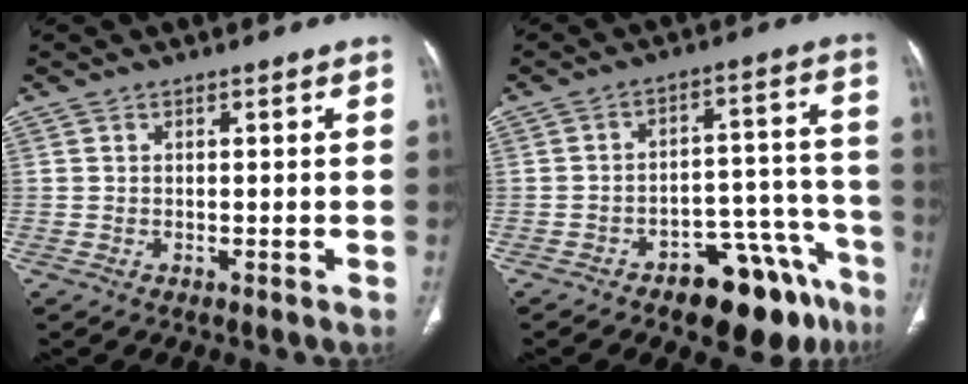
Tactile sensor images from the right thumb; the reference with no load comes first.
{"total": 14.8, "force": [-10.1, 6.8, 8.5], "torque": [-0.058, 0.093, -0.140]}